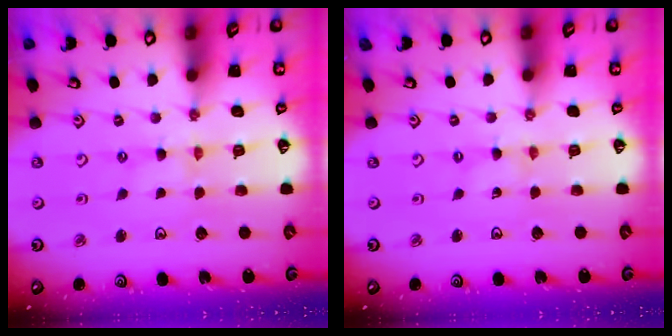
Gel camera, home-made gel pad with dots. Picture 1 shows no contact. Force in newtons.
{"total": 0.0}